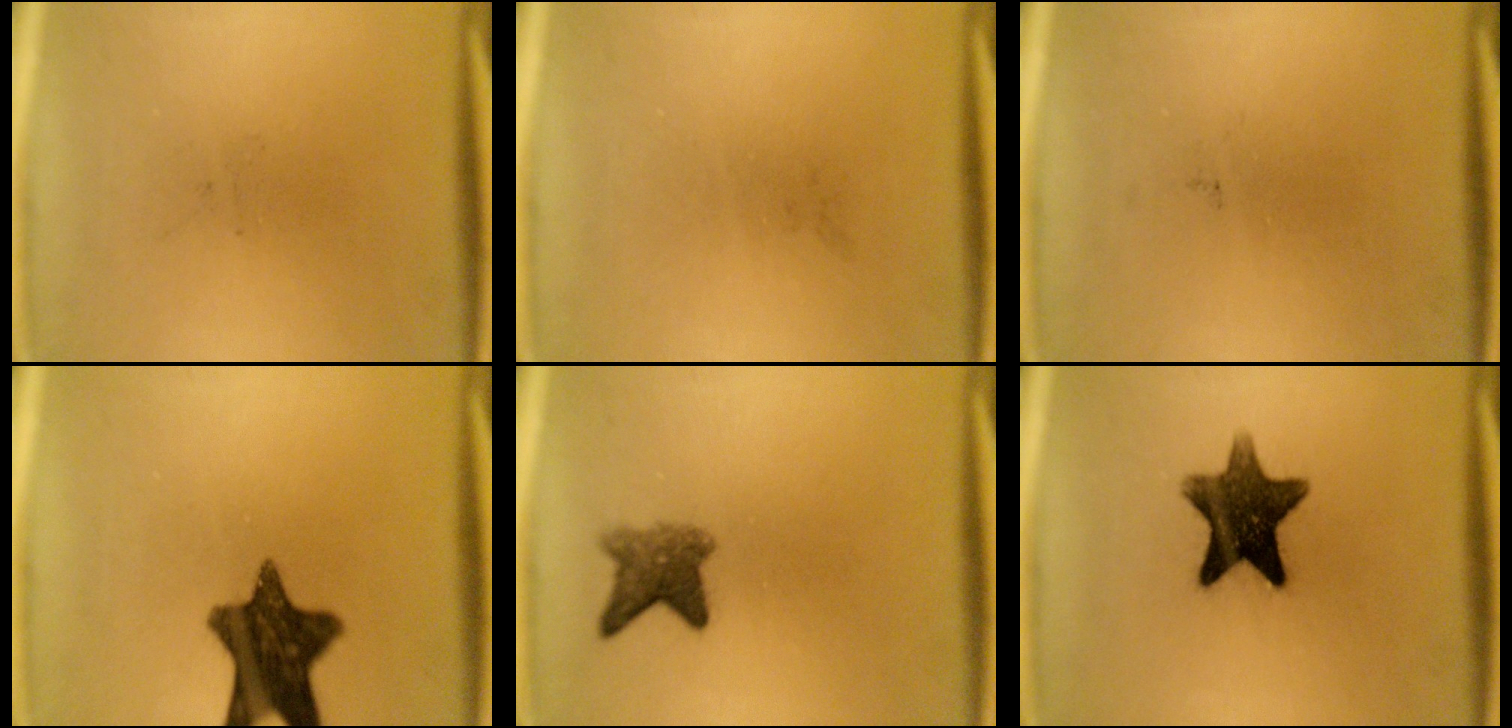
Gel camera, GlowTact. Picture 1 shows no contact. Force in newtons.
{"total": 0.0}
{"total": 0.0}
{"total": 12.3}
{"total": 4.1}
{"total": 12.2}